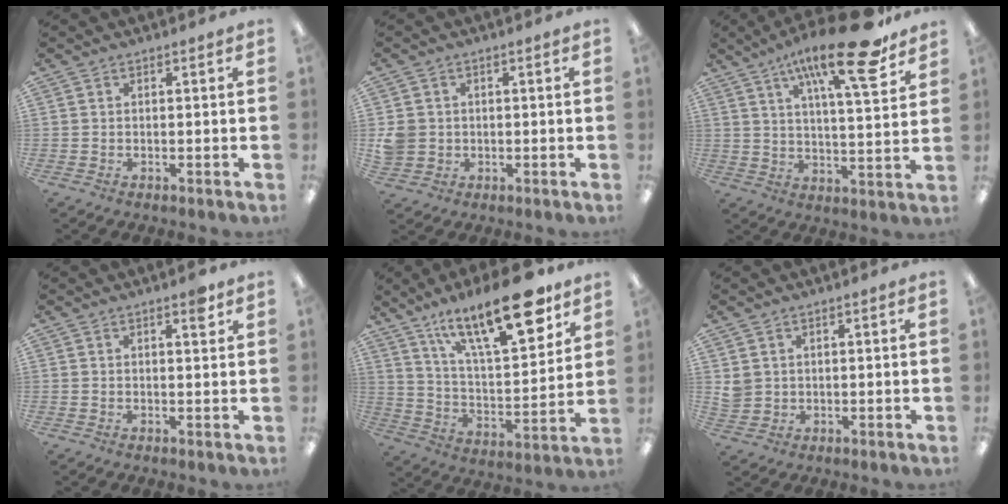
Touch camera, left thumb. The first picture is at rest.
{"total": 4.4, "force": [0.4, 4.2, 1.1], "torque": [-0.018, 0.009, 0.009]}
{"total": 19.4, "force": [12.2, 4.6, 14.4], "torque": [-0.225, -0.057, 0.187]}
{"total": 2.9, "force": [2.0, 0.7, 2.0], "torque": [-0.020, -0.009, 0.029]}
{"total": 24.2, "force": [15.1, 8.6, 16.8], "torque": [-0.251, -0.083, 0.246]}
{"total": 3.3, "force": [1.7, 2.9, 0.3], "torque": [-0.014, 0.000, 0.033]}